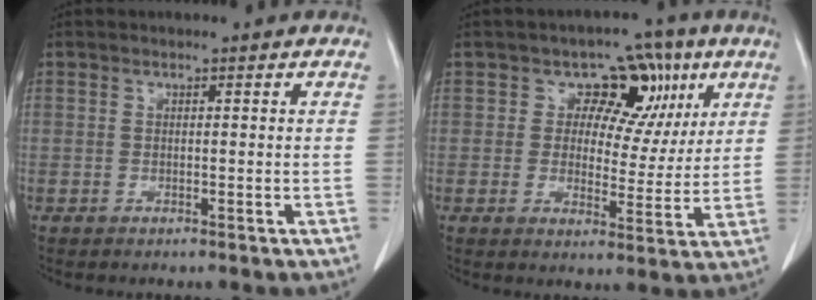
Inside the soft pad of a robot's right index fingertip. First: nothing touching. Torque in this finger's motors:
{"motor_torque": [0.15, 0.15, 0.16, 0.01]}